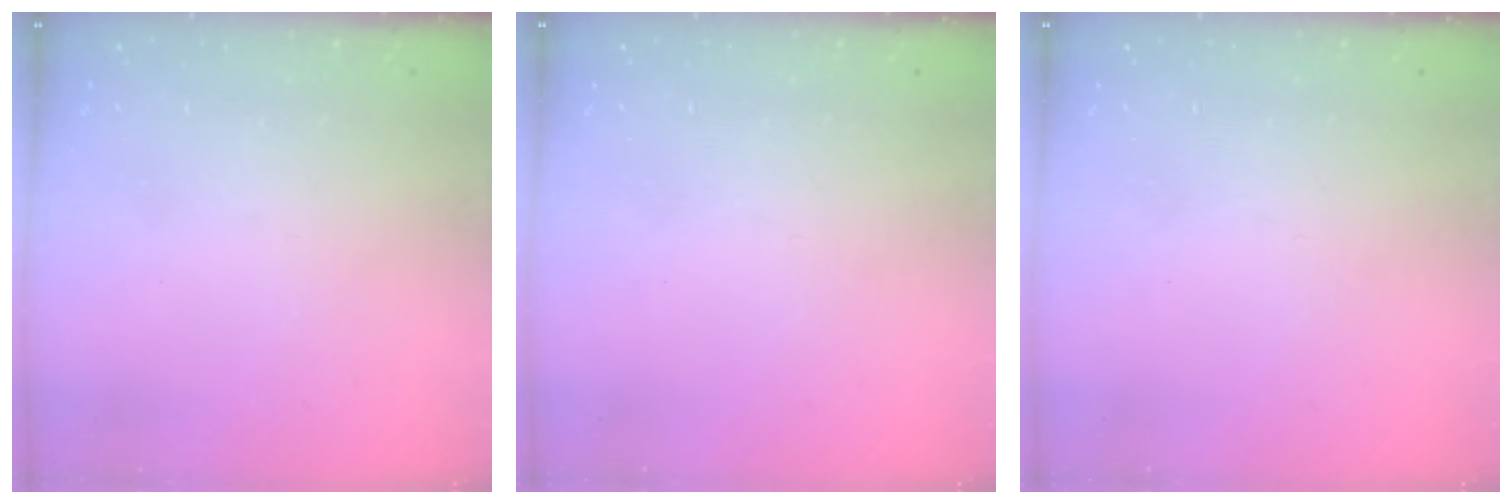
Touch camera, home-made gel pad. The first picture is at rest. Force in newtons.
{"total": 0.0}
{"total": 0.0}